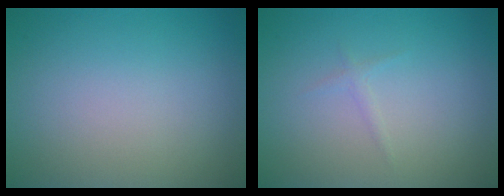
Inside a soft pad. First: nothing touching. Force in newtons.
{"total": 0.6, "press": 0.6, "slide": 0.1}